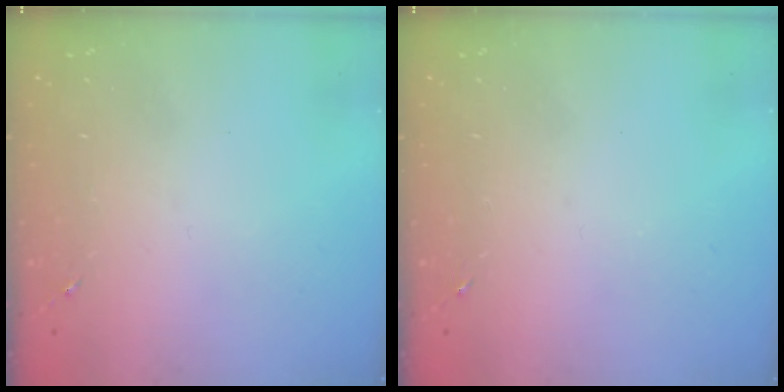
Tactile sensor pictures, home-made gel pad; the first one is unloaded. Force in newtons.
{"total": 0.0}